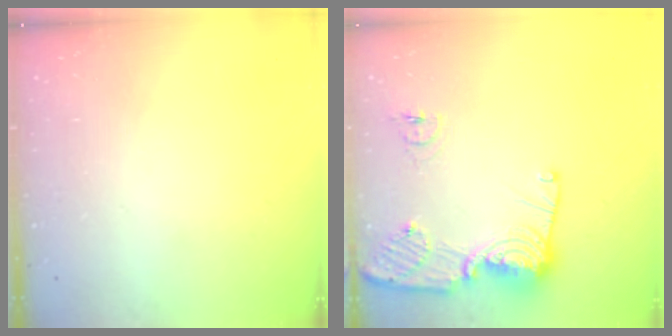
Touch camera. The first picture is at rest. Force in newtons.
{"total": 13.9, "press": 13.8, "slide": 1.5}